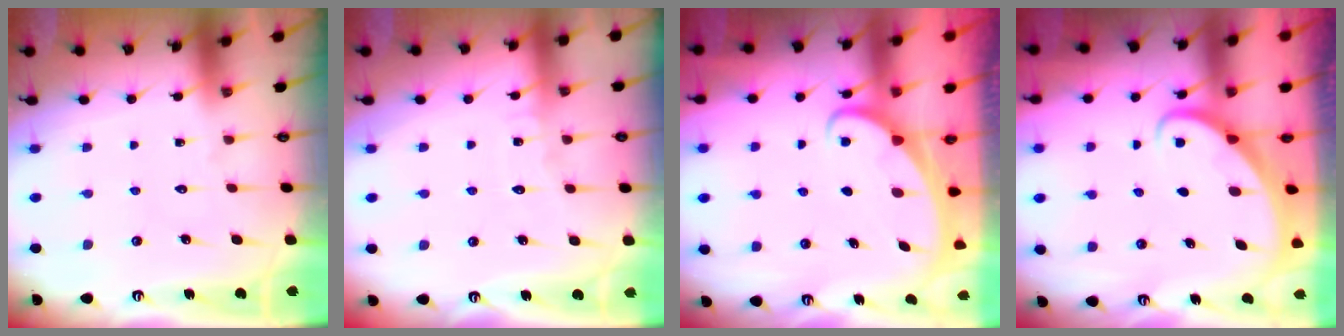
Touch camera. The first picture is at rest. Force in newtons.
{"total": 4.4, "press": 4.4, "slide": 0.4}
{"total": 2.2, "press": 2.2, "slide": 0.3}
{"total": 2.2, "press": 2.2, "slide": 0.3}